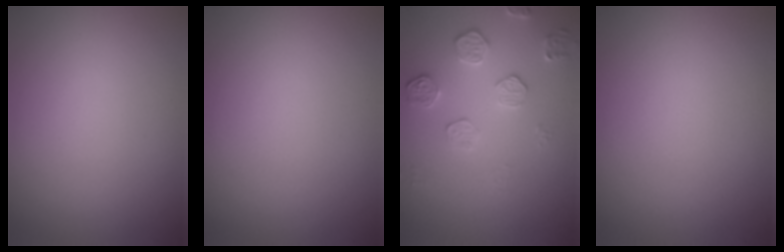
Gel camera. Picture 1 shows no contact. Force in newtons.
{"total": 0.0}
{"total": 2.1, "press": 1.5, "slide": 1.4}
{"total": 0.0}